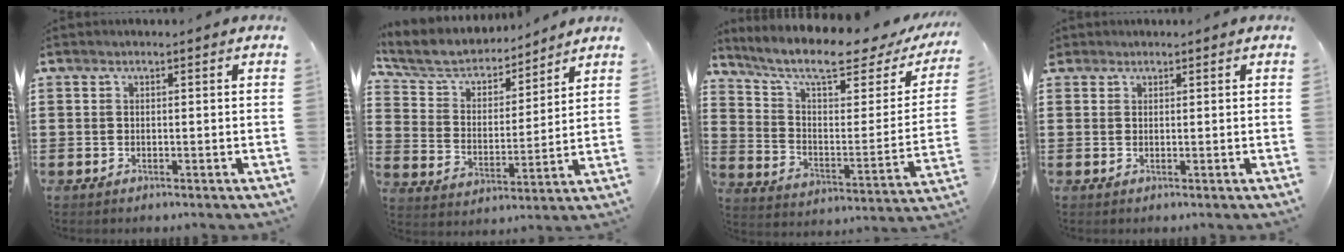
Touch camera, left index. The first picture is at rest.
{"total": 6.2, "force": [5.6, 2.1, 1.6], "torque": [-0.064, -0.032, 0.094]}
{"total": 10.1, "force": [7.4, 2.0, 6.5], "torque": [-0.139, -0.046, 0.121]}
{"total": 1.0, "force": [0.8, 0.6, 0.0], "torque": [-0.003, 0.003, 0.015]}